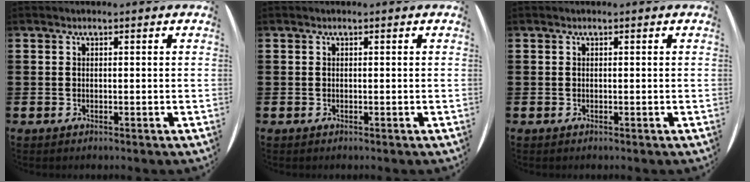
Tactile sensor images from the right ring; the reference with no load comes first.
{"total": 0.0}
{"total": 0.0}